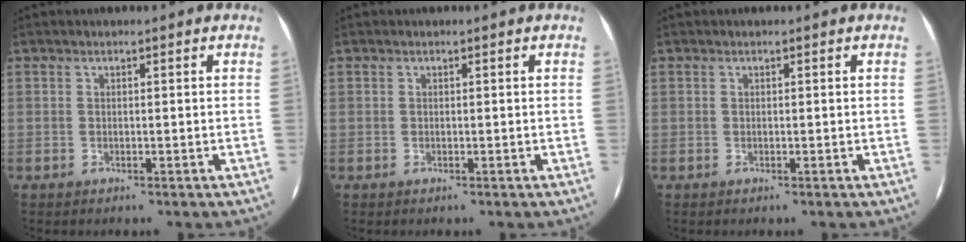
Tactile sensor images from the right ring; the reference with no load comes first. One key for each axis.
{"total": 0.0}
{"total": 0.0}